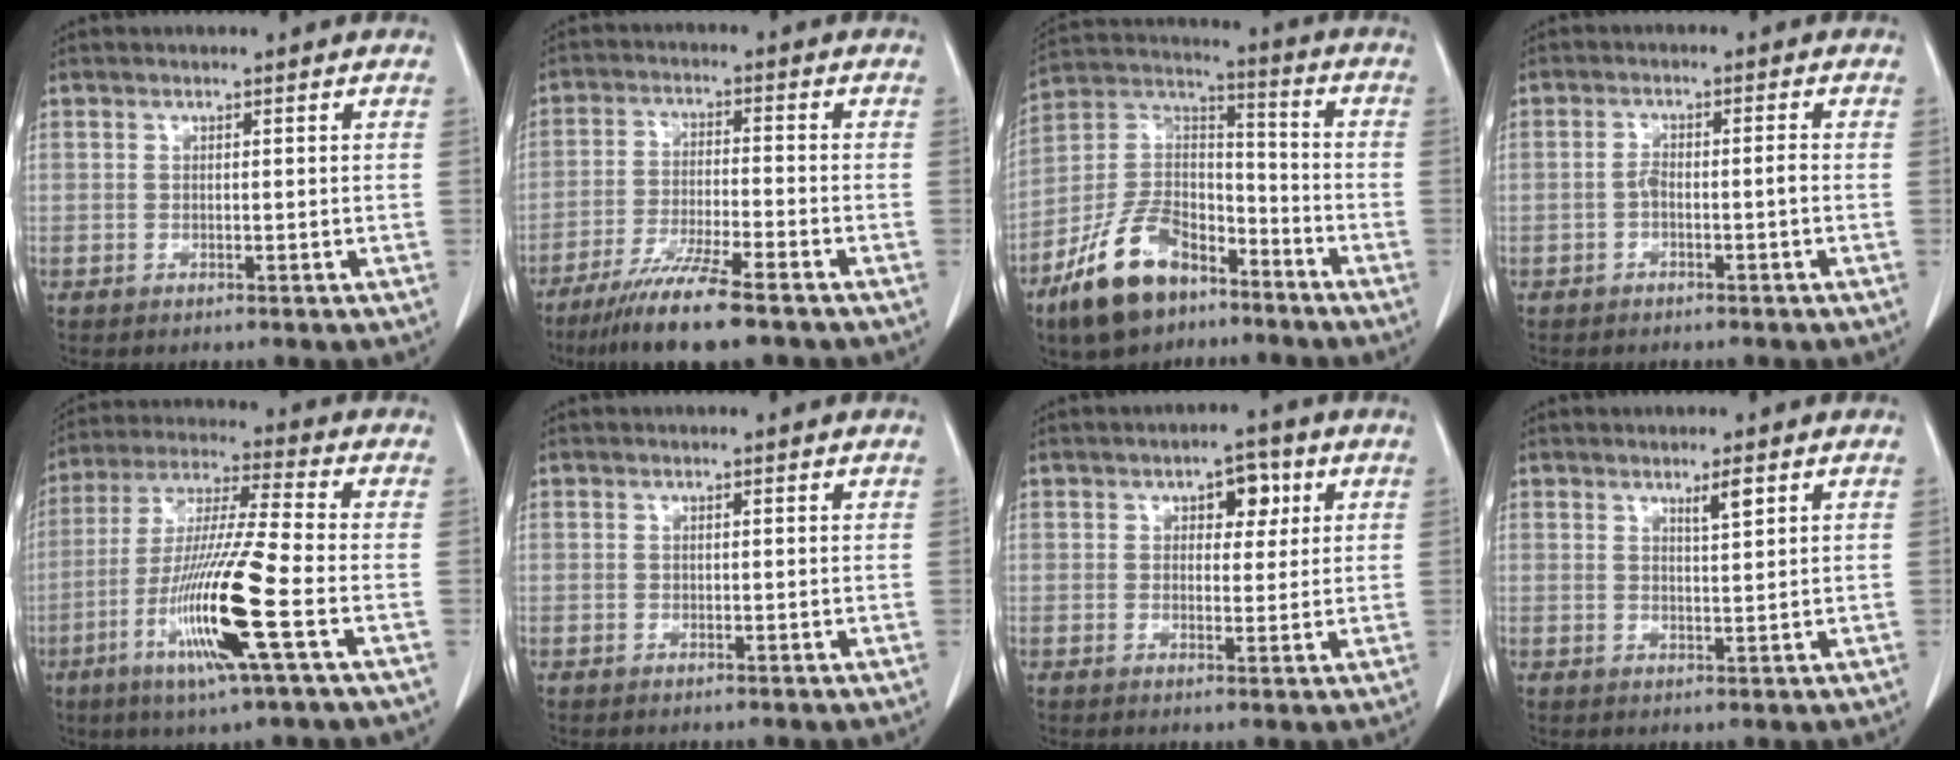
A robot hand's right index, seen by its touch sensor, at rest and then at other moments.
{"total": 10.6, "force": [-7.8, 0.5, 7.2], "torque": [-0.126, -0.029, -0.133]}
{"total": 15.3, "force": [-10.0, 7.5, 8.9], "torque": [-0.187, 0.015, -0.187]}
{"total": 2.4, "force": [-0.9, 0.5, 2.1], "torque": [-0.037, 0.004, -0.015]}
{"total": 15.4, "force": [-5.2, -0.5, 14.4], "torque": [-0.293, -0.021, -0.104]}
{"total": 0.0}
{"total": 4.4, "force": [1.8, 2.5, 3.1], "torque": [-0.036, 0.010, 0.024]}
{"total": 2.3, "force": [1.5, 0.0, 1.8], "torque": [-0.035, -0.003, 0.026]}